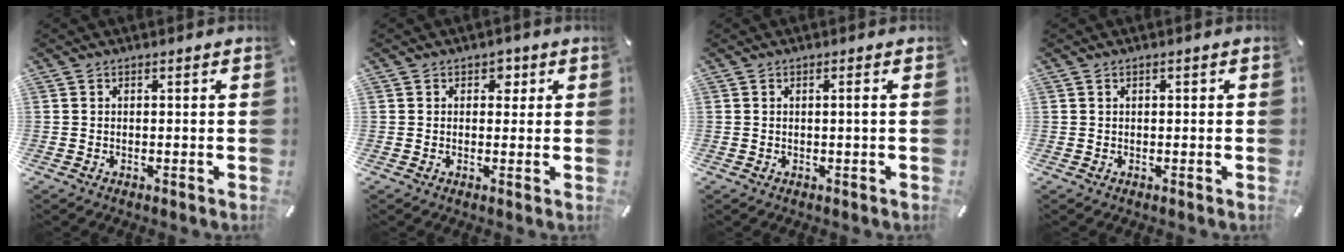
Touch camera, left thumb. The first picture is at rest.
{"total": 2.3, "force": [0.7, 1.9, 1.1], "torque": [-0.001, -0.003, 0.004]}
{"total": 1.3, "force": [0.0, -0.1, 1.3], "torque": [-0.023, -0.003, -0.003]}
{"total": 0.6, "force": [0.0, 0.5, 0.5], "torque": [-0.009, 0.003, -0.001]}